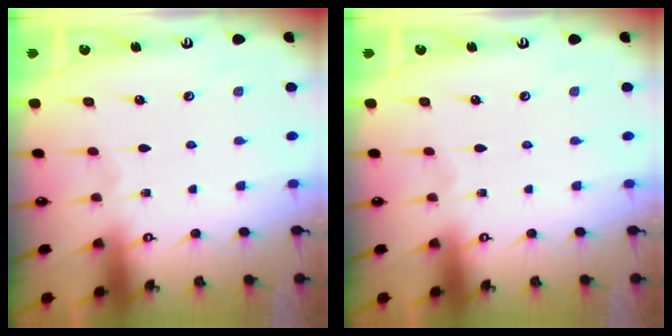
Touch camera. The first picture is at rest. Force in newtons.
{"total": 0.0}